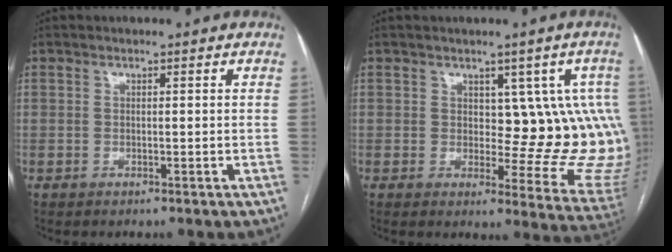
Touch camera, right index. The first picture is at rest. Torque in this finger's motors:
{"motor_torque": [0.64, -0.06, 0.22, 0.04]}